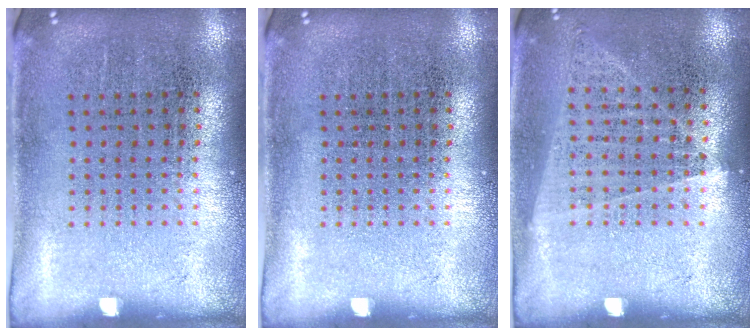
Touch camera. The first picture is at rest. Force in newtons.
{"total": 0.0}
{"total": 1.0, "press": 0.9, "slide": 0.4}